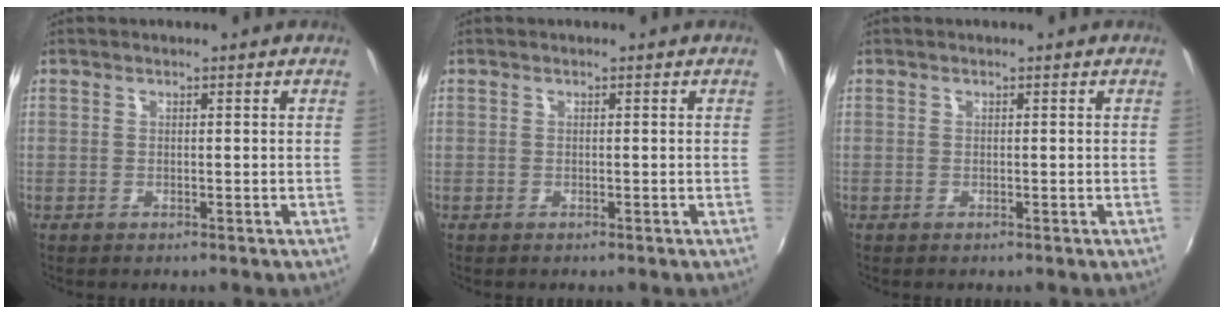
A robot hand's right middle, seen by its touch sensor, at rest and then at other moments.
{"total": 0.0}
{"total": 0.0}